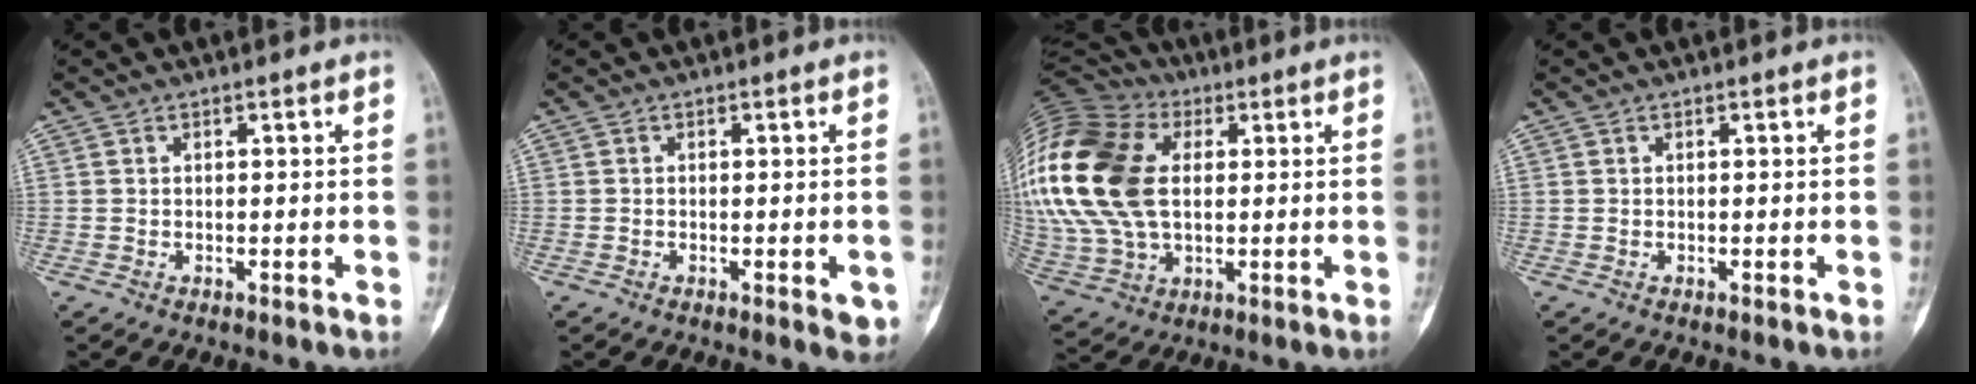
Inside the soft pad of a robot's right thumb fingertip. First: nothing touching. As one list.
[{"total": 2.7, "force": [-0.9, 1.1, 2.3], "torque": [-0.011, -0.002, -0.011]}, {"total": 29.2, "force": [4.8, 19.2, 21.4], "torque": [-0.497, 0.027, 0.094]}, {"total": 0.0}]